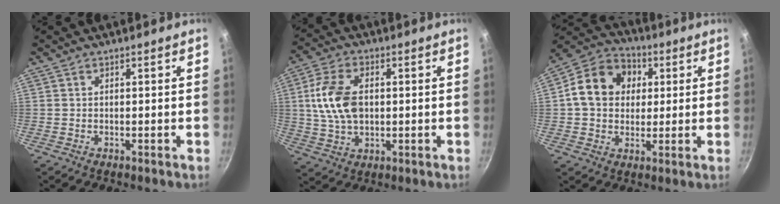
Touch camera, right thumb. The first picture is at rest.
{"total": 11.4, "force": [1.2, 7.3, 8.8], "torque": [-0.160, 0.008, 0.020]}
{"total": 13.9, "force": [2.6, 11.4, 7.6], "torque": [-0.107, 0.019, 0.025]}